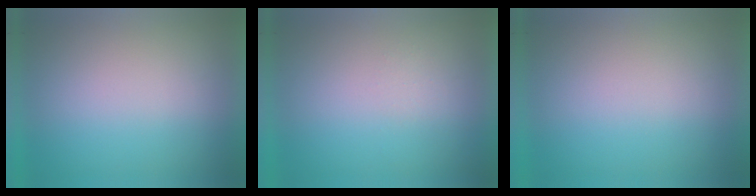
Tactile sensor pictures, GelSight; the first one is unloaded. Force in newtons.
{"total": 1.3}
{"total": 0.0}